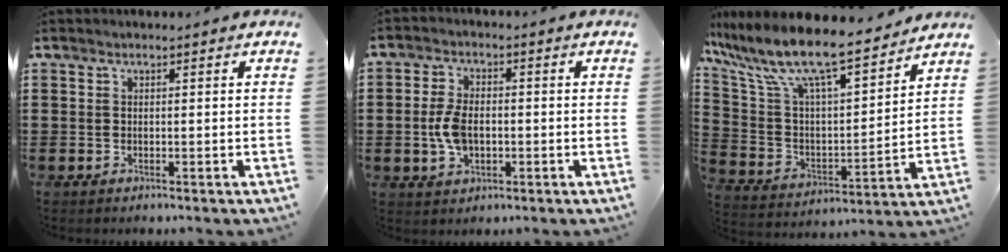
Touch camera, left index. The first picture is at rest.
{"total": 5.5, "force": [-1.0, 3.8, 3.9], "torque": [-0.094, 0.003, -0.023]}
{"total": 11.2, "force": [9.5, 1.1, 5.8], "torque": [-0.153, -0.067, 0.162]}